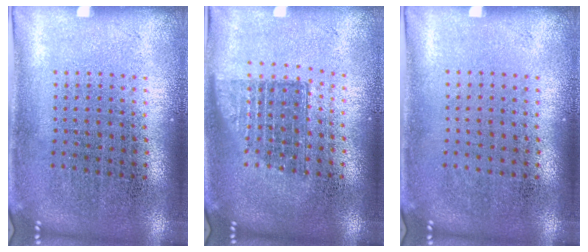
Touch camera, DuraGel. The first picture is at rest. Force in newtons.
{"total": 1.3, "press": 1.1, "slide": 0.8}
{"total": 0.0}